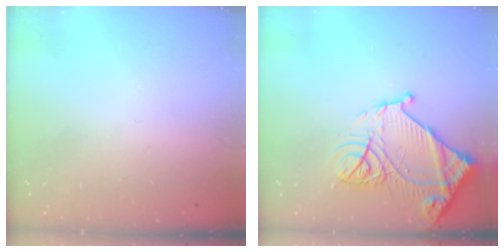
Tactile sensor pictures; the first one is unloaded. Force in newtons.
{"total": 16.4, "press": 16.3, "slide": 1.6}